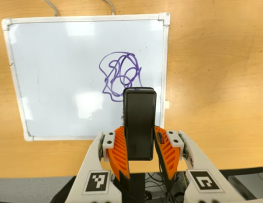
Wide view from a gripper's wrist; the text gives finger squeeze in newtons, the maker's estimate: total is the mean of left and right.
{"total": 5.4, "left": 3.7, "right": 7.2}